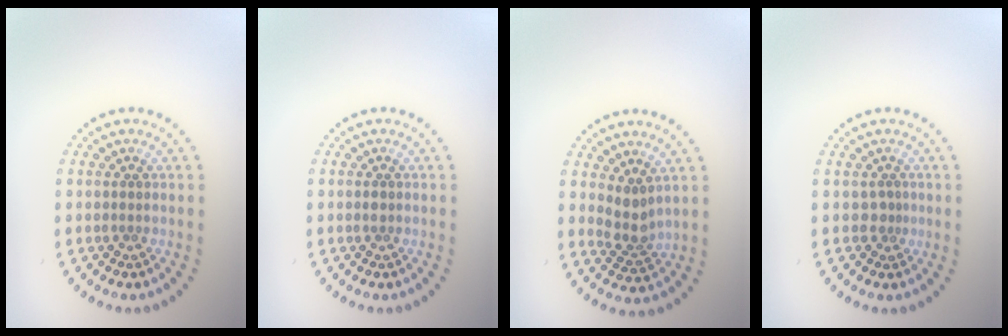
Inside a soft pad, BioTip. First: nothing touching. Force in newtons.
{"total": 0.7, "press": 0.7, "slide": 0.1}
{"total": 2.4, "press": 1.9, "slide": 1.5}
{"total": 0.7, "press": 0.4, "slide": 0.6}